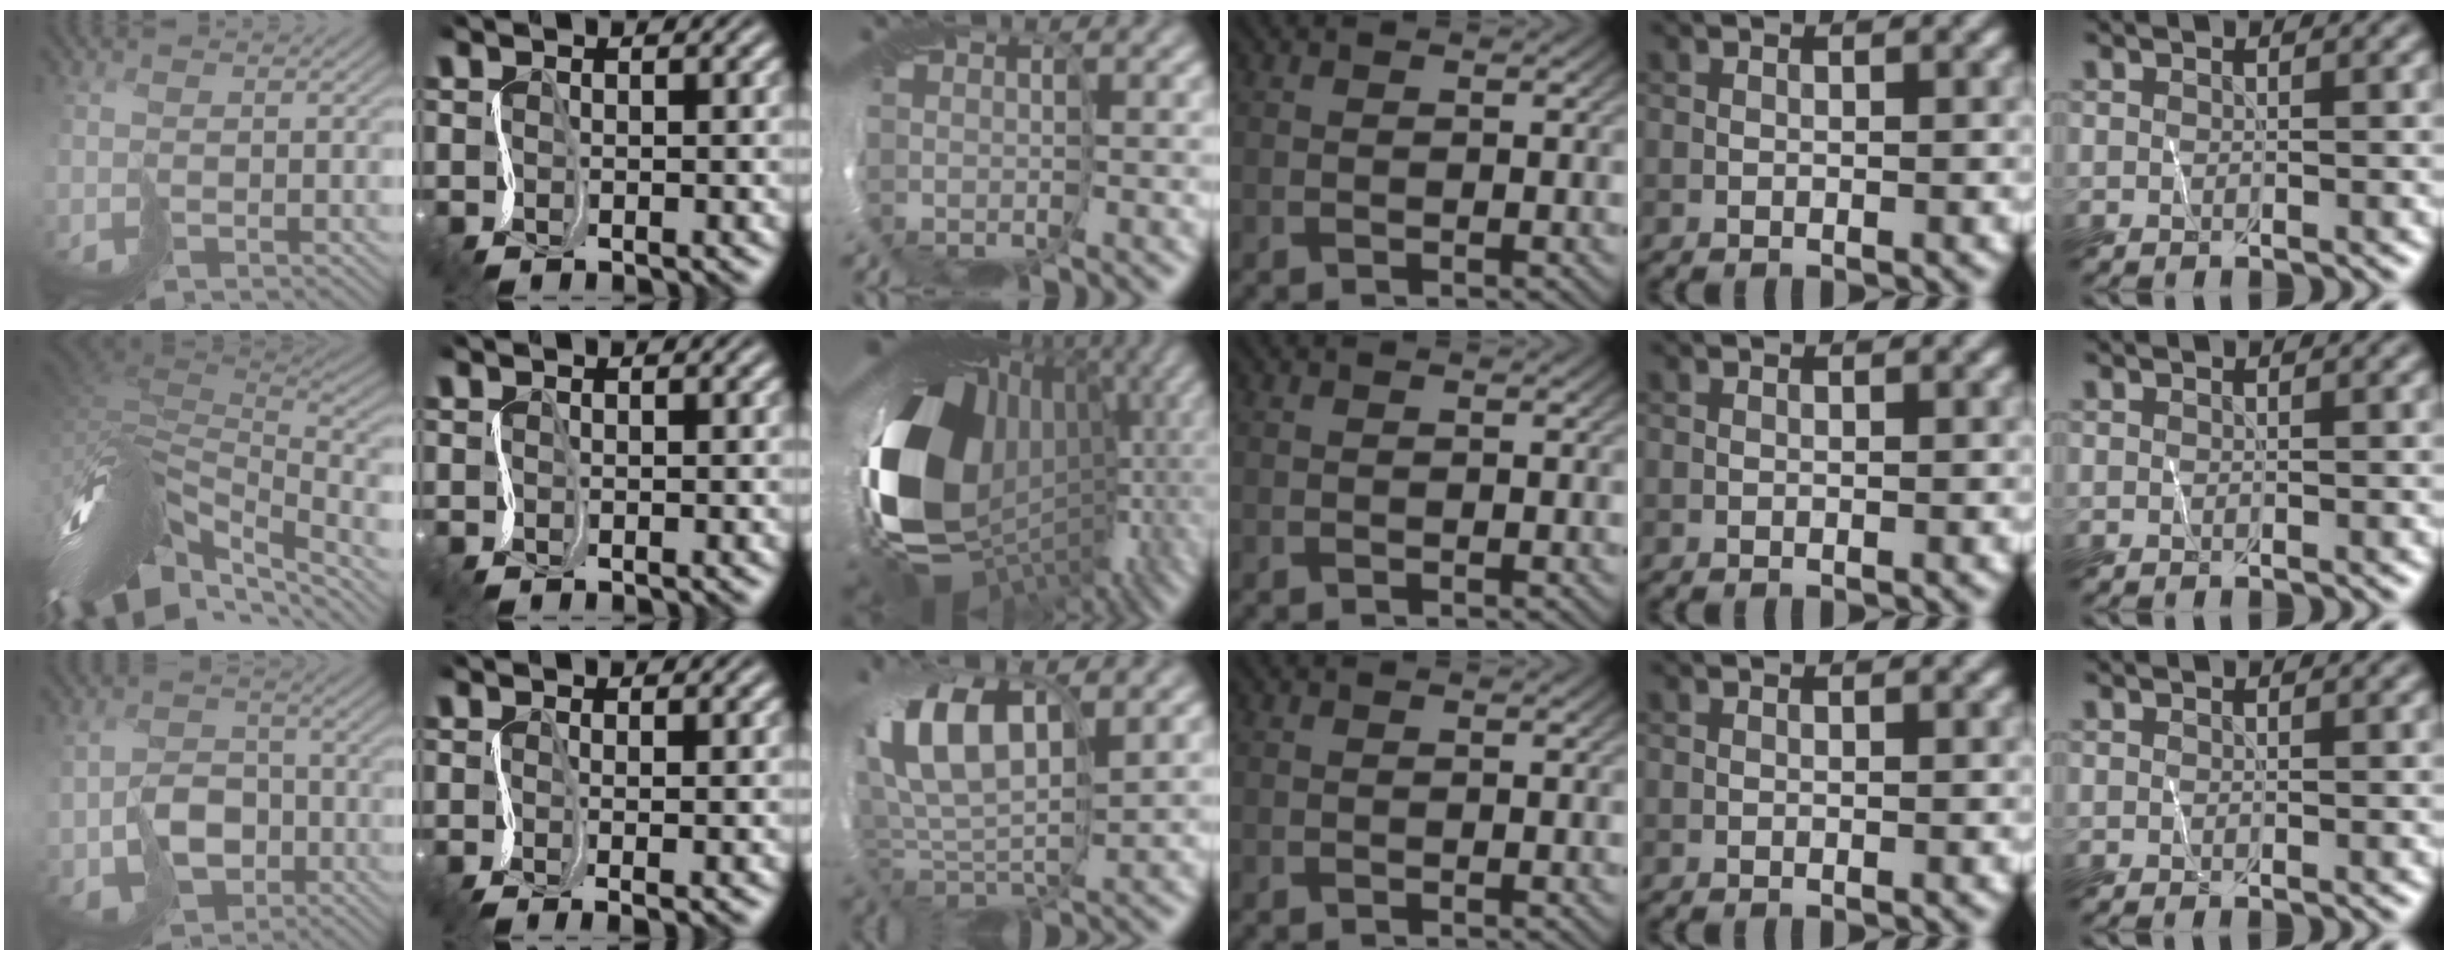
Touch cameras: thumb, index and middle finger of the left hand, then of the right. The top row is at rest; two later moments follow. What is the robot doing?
{"motion": "cut", "object": "bubble wrap"}